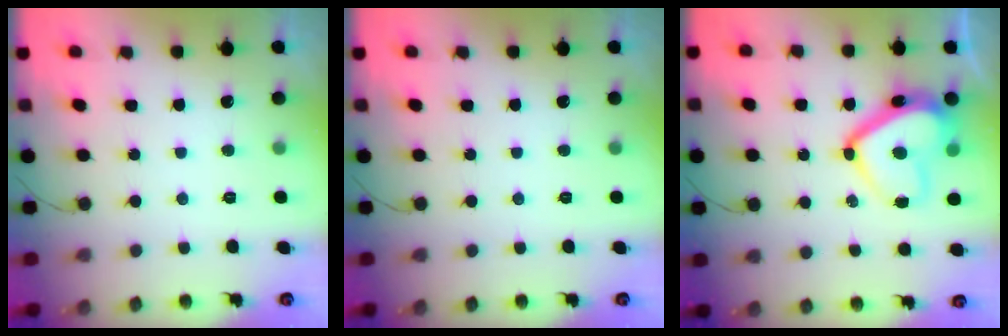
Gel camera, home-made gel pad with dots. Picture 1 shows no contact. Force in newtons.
{"total": 0.0}
{"total": 15.3, "press": 15.2, "slide": 1.8}